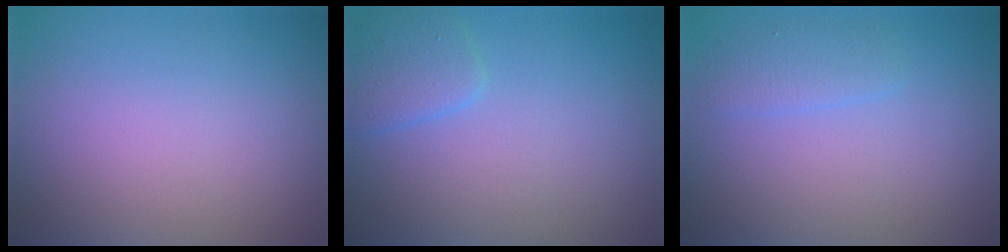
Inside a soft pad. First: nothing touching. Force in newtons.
{"total": 1.9, "press": 1.9, "slide": 0.2}
{"total": 1.6, "press": 1.6, "slide": 0.1}